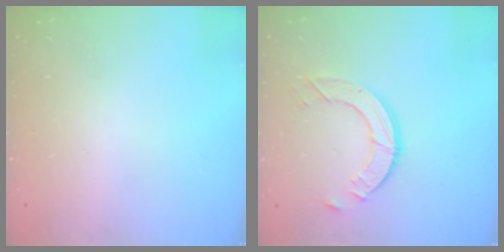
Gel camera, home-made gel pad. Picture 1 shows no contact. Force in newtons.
{"total": 8.4, "press": 8.4, "slide": 0.5}